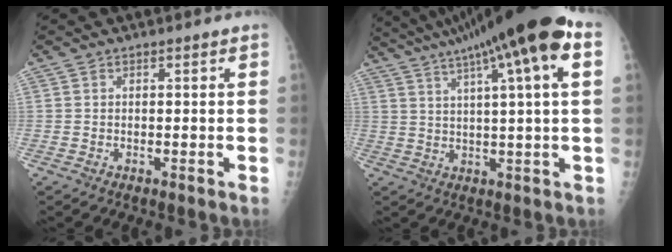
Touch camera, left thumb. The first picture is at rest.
{"total": 19.9, "force": [10.1, 1.8, 17.1], "torque": [-0.278, 0.029, 0.147]}